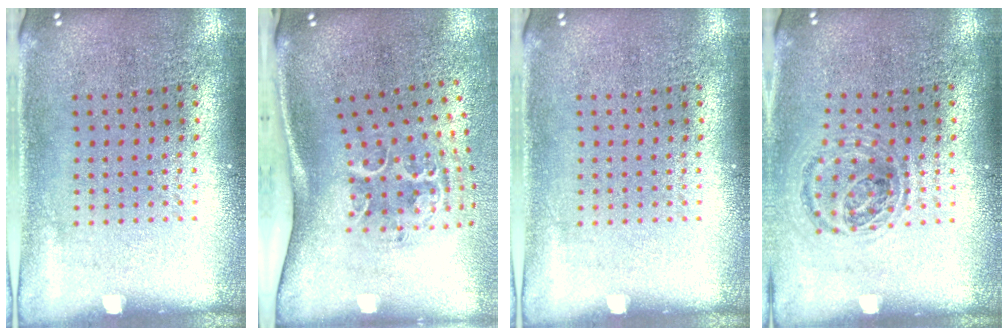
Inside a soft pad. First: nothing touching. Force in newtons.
{"total": 2.1, "press": 1.3, "slide": 1.6}
{"total": 0.0}
{"total": 1.0, "press": 0.9, "slide": 0.2}